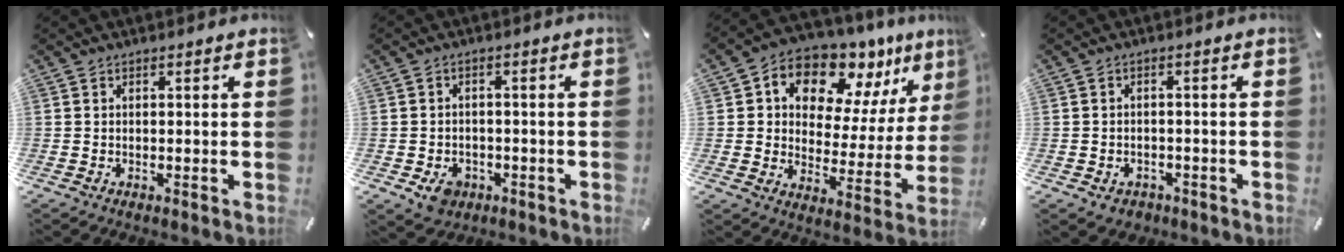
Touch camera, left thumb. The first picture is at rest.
{"total": 5.0, "force": [-2.2, 3.9, 2.2], "torque": [-0.039, 0.006, -0.041]}
{"total": 12.5, "force": [9.4, 7.1, 4.2], "torque": [-0.074, -0.086, 0.170]}
{"total": 2.8, "force": [-1.5, 2.2, 0.8], "torque": [-0.020, 0.004, -0.032]}